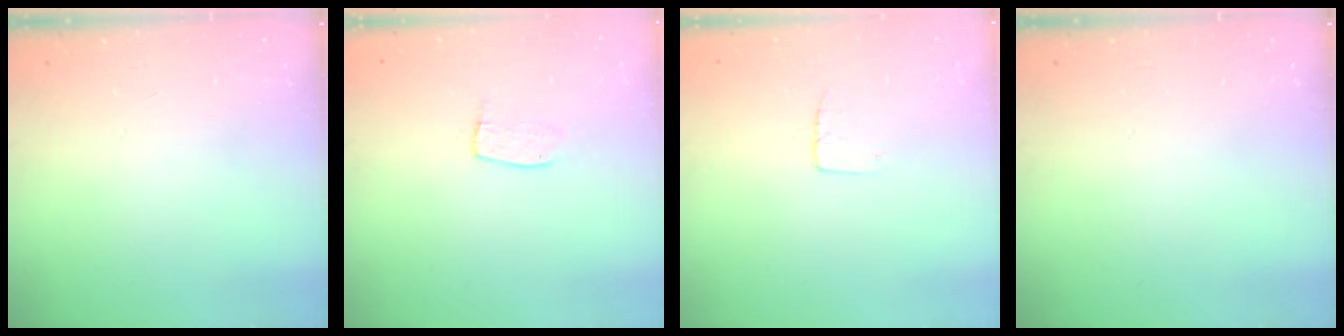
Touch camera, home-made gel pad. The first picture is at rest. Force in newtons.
{"total": 5.9, "press": 5.9, "slide": 0.3}
{"total": 3.8, "press": 3.8, "slide": 0.2}
{"total": 0.0}